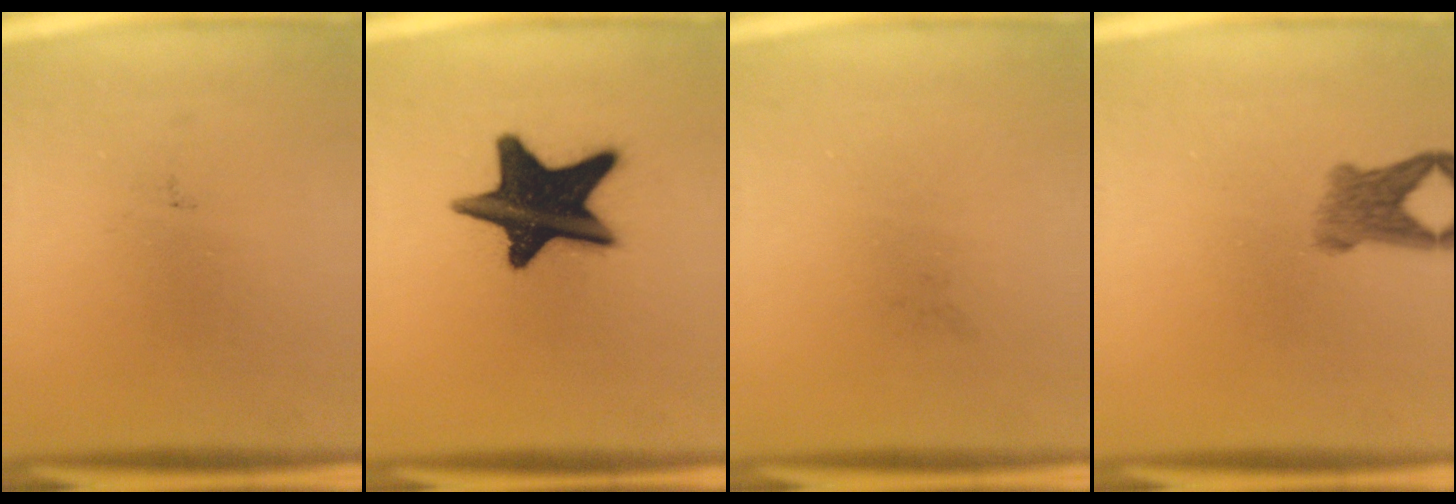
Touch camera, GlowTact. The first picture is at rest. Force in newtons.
{"total": 19.2}
{"total": 0.0}
{"total": 3.9}